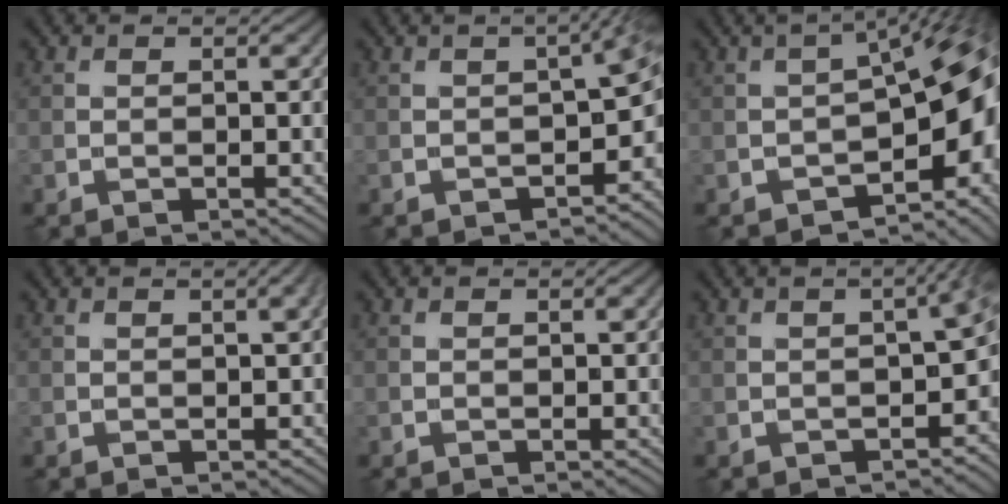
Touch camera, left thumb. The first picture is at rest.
{"total": 6.4, "force": [-2.6, 2.0, 5.5], "torque": [-0.070, -0.015, -0.025]}
{"total": 12.7, "force": [-3.4, 5.5, 10.9], "torque": [-0.142, -0.023, -0.035]}
{"total": 1.9, "force": [0.3, 0.5, 1.8], "torque": [-0.007, 0.010, 0.002]}
{"total": 0.0}
{"total": 5.1, "force": [-1.7, 1.6, 4.6], "torque": [-0.051, -0.008, -0.011]}